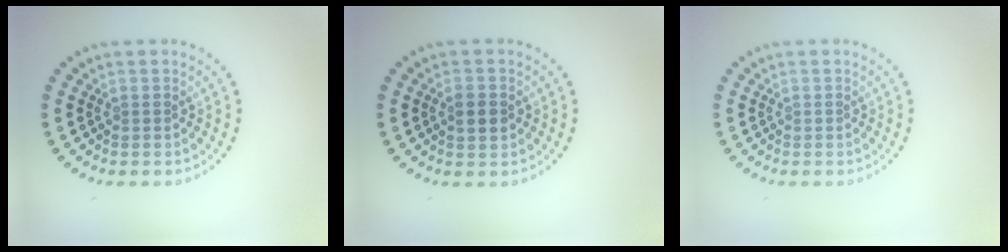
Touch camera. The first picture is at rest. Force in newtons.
{"total": 1.9, "press": 1.9, "slide": 0.1}
{"total": 0.0}